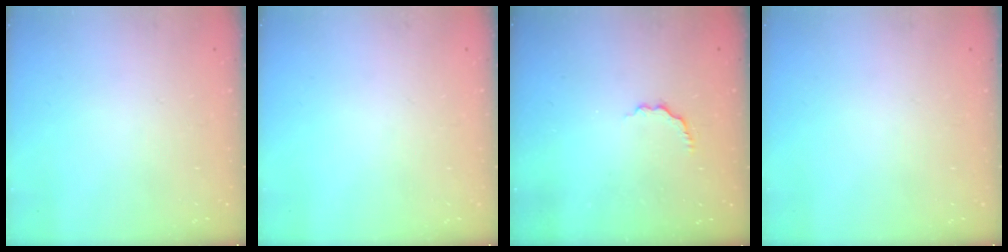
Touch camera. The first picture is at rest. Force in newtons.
{"total": 0.0}
{"total": 2.8, "press": 2.6, "slide": 0.9}
{"total": 0.0}